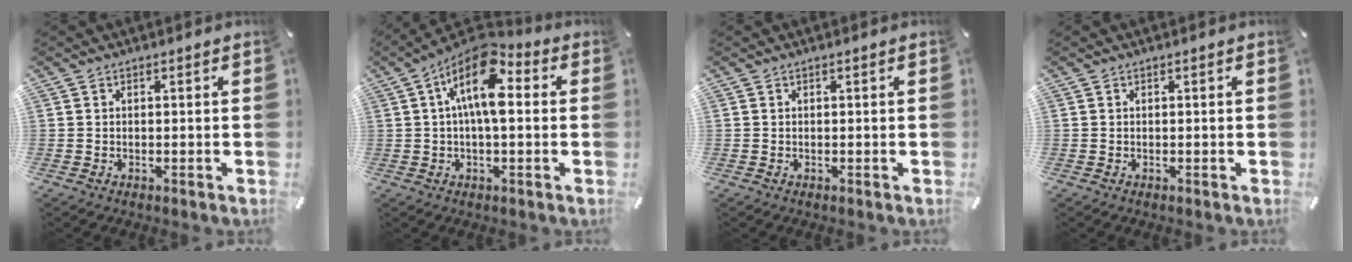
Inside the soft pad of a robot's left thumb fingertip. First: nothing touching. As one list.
[{"total": 13.8, "force": [3.1, 6.4, 11.8], "torque": [-0.204, -0.022, 0.050]}, {"total": 0.0}, {"total": 0.0}]